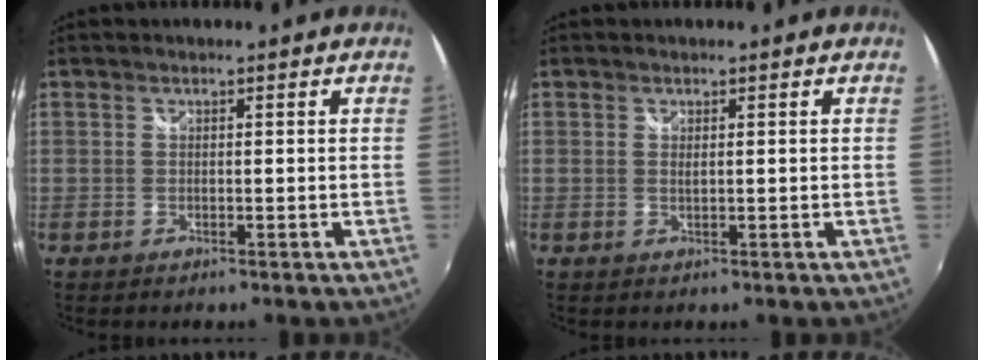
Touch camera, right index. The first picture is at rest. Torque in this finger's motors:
{"motor_torque": [1.07, 1.07, 0.06, 0.01]}